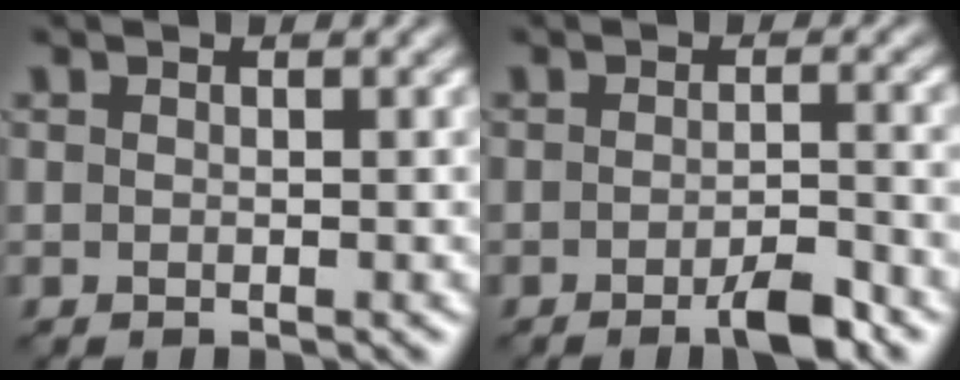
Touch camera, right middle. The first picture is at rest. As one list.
[{"total": 3.3, "force": [-1.9, 0.6, 2.6], "torque": [-0.044, 0.001, -0.038]}]